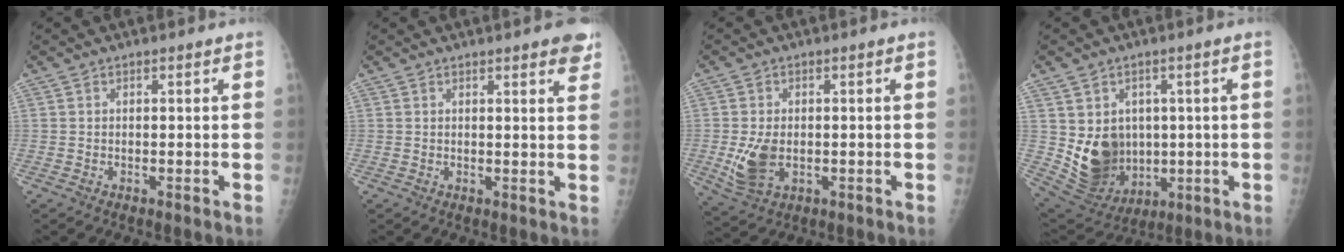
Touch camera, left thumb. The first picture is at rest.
{"total": 5.1, "force": [3.5, 1.1, 3.5], "torque": [-0.024, -0.008, 0.033]}
{"total": 6.8, "force": [-1.1, 4.3, 5.1], "torque": [-0.098, -0.003, -0.010]}
{"total": 12.5, "force": [0.4, 10.4, 7.0], "torque": [-0.080, -0.011, 0.040]}